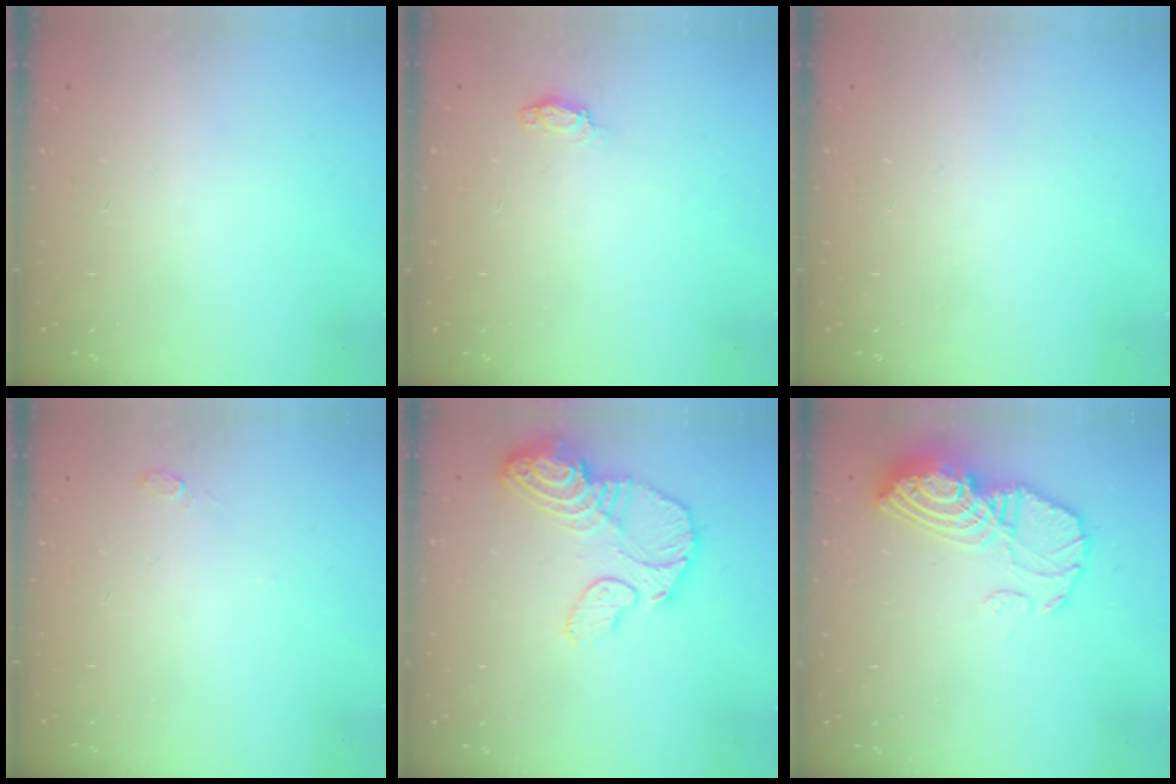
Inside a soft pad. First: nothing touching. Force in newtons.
{"total": 3.5, "press": 3.5, "slide": 0.3}
{"total": 0.0}
{"total": 4.3, "press": 3.7, "slide": 2.2}
{"total": 16.0, "press": 15.9, "slide": 1.4}
{"total": 13.5, "press": 13.4, "slide": 1.3}